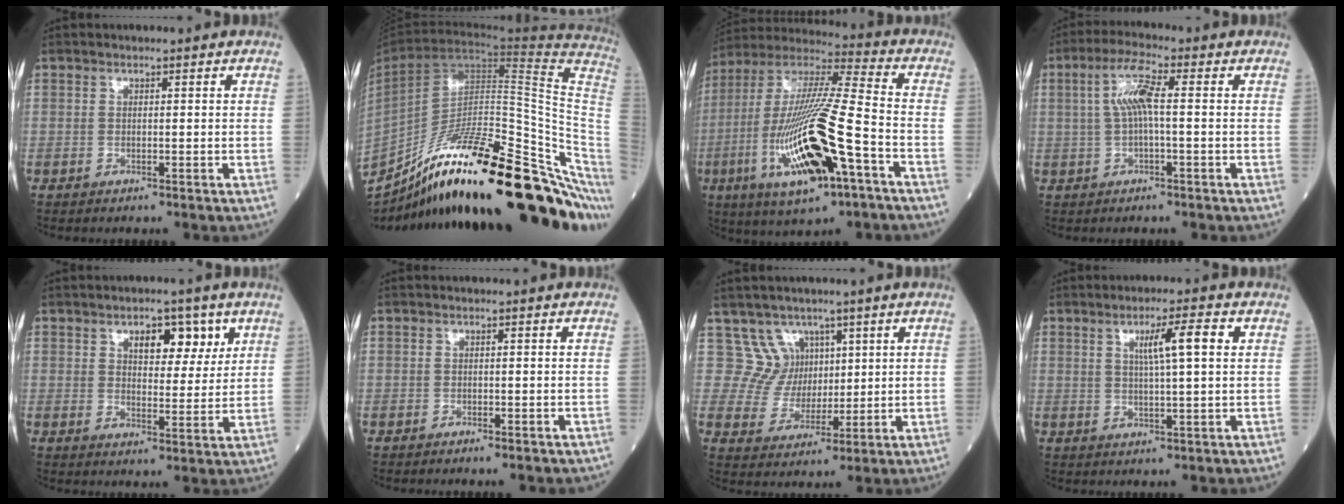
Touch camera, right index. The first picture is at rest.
{"total": 35.3, "force": [-22.2, 5.7, 26.8], "torque": [-0.319, -0.029, -0.338]}
{"total": 22.0, "force": [-7.2, 3.4, 20.5], "torque": [-0.431, -0.027, -0.127]}
{"total": 5.7, "force": [0.6, 0.7, 5.6], "torque": [-0.116, 0.014, 0.011]}
{"total": 6.5, "force": [3.3, 3.2, 4.6], "torque": [-0.057, 0.006, 0.048]}
{"total": 1.7, "force": [-1.4, 0.4, 0.9], "torque": [-0.015, -0.003, -0.012]}
{"total": 6.4, "force": [3.6, 5.3, -0.5], "torque": [0.013, 0.010, 0.072]}
{"total": 5.8, "force": [1.8, 0.0, 5.5], "torque": [-0.092, 0.006, 0.030]}